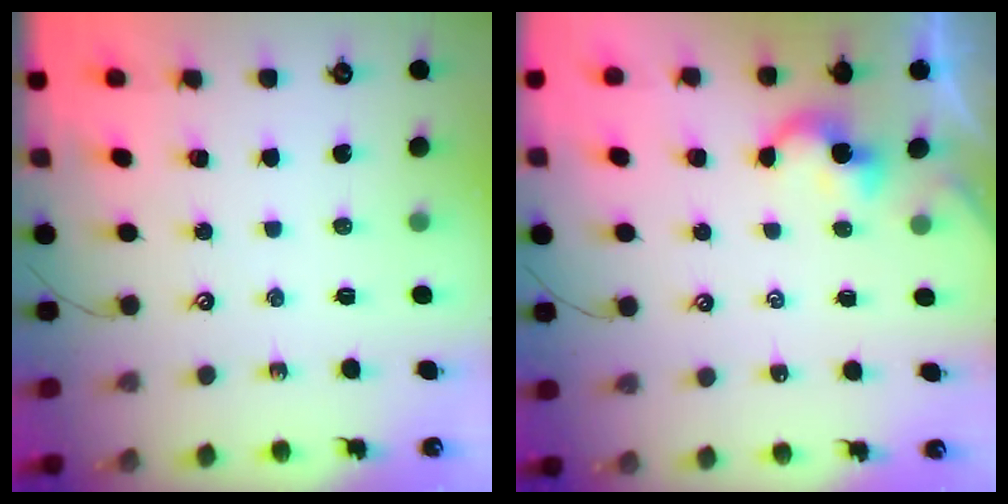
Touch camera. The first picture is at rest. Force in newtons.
{"total": 0.0}